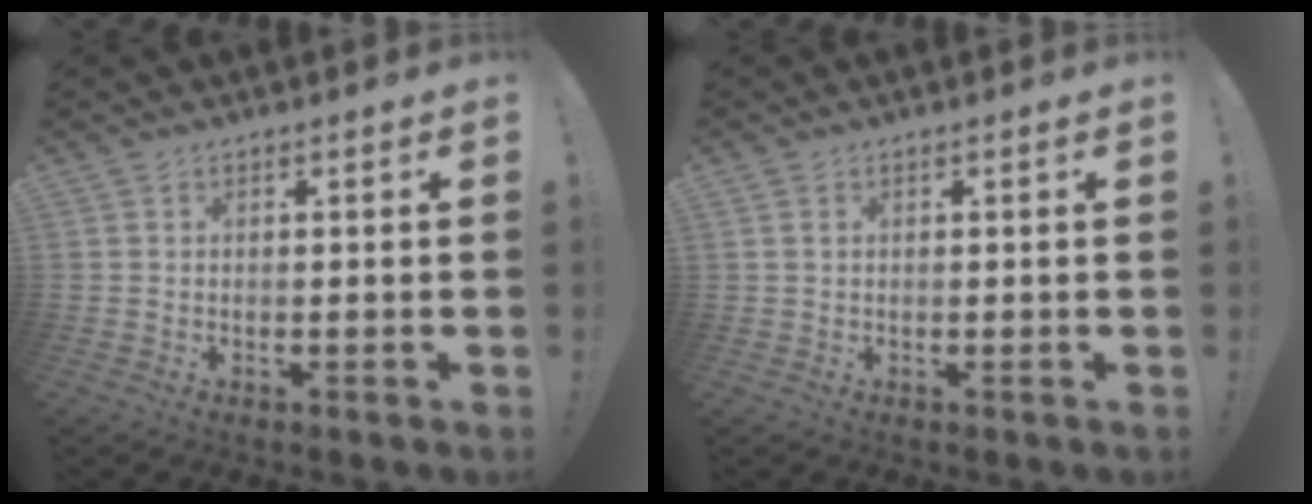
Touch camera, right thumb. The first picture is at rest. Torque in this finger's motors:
{"motor_torque": [0.04, -0.13, -0.25, -0.04, 0.05]}